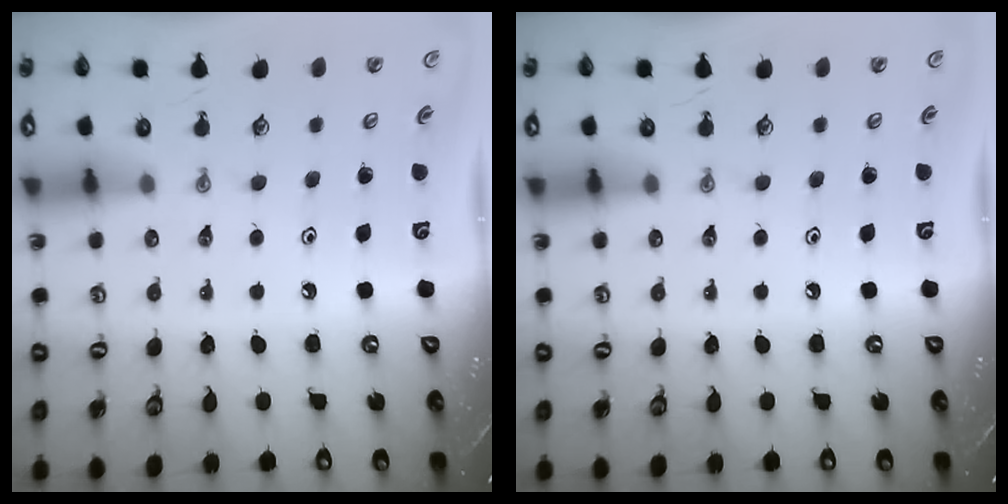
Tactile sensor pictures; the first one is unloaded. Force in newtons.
{"total": 0.0}